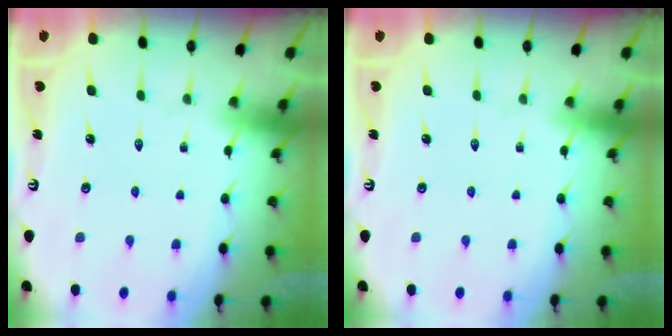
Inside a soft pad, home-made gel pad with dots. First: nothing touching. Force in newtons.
{"total": 0.0}